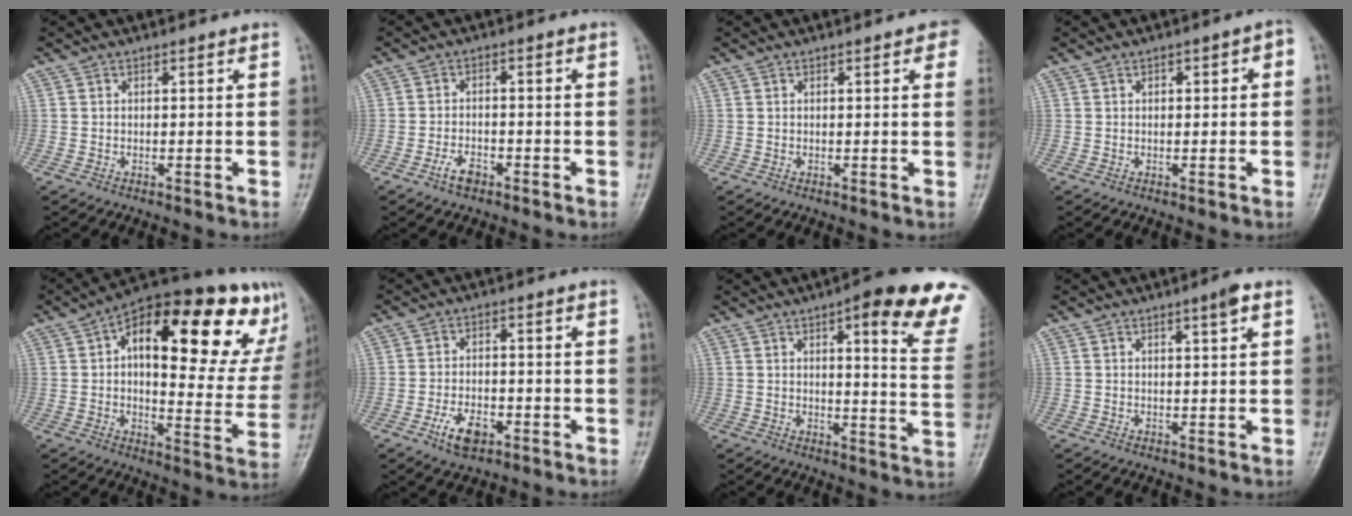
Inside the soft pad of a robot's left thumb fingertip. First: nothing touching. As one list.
[{"total": 3.4, "force": [-2.2, 1.7, 2.0], "torque": [-0.038, 0.016, -0.039]}, {"total": 4.3, "force": [2.0, 1.2, 3.6], "torque": [-0.026, 0.003, 0.016]}, {"total": 3.0, "force": [0.5, 1.5, 2.6], "torque": [-0.028, 0.011, 0.003]}, {"total": 28.0, "force": [11.0, 11.9, 22.8], "torque": [-0.274, 0.017, 0.152]}, {"total": 6.0, "force": [-3.0, 3.3, 4.1], "torque": [-0.068, 0.014, -0.051]}, {"total": 18.4, "force": [10.7, 3.8, 14.5], "torque": [-0.153, -0.045, 0.118]}, {"total": 2.3, "force": [1.2, 0.2, 1.9], "torque": [-0.030, -0.005, 0.018]}]